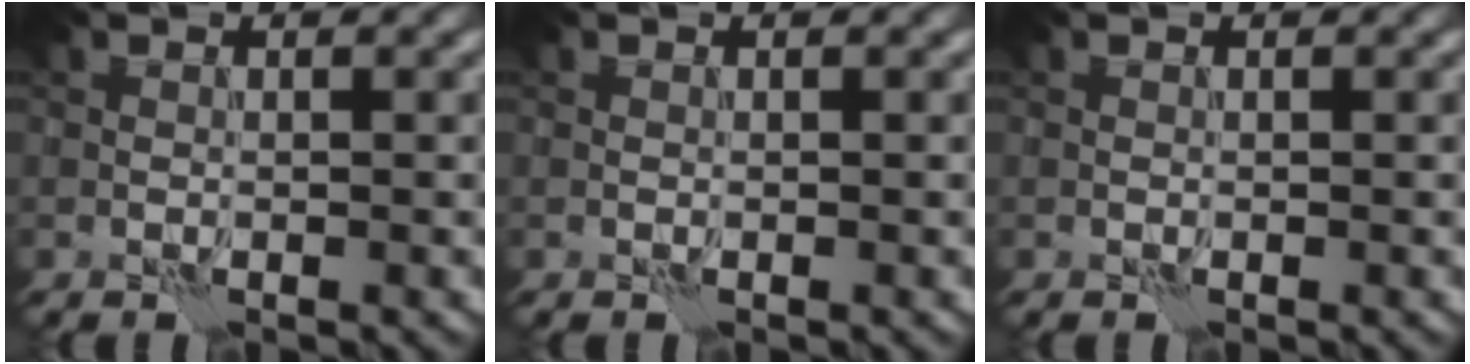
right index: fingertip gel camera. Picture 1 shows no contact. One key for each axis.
{"total": 0.0}
{"total": 0.0}